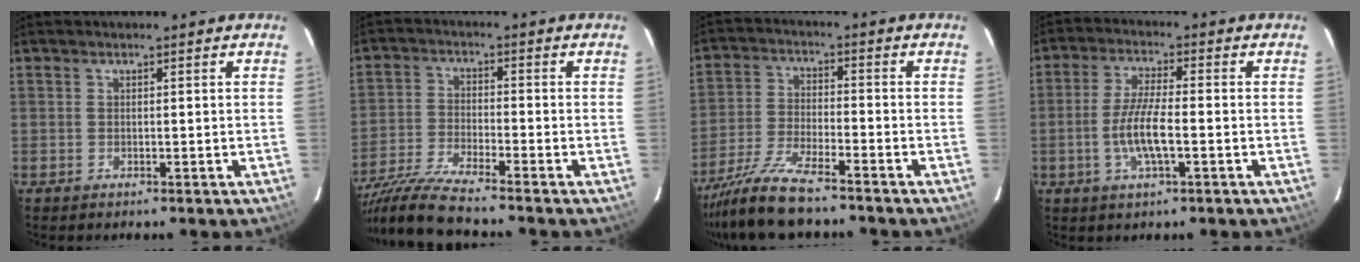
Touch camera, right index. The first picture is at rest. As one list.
[{"total": 10.9, "force": [-9.8, -1.1, 4.6], "torque": [-0.109, -0.018, -0.194]}, {"total": 10.9, "force": [-9.4, 1.3, 5.5], "torque": [-0.120, -0.015, -0.175]}, {"total": 7.6, "force": [-2.0, 1.6, 7.2], "torque": [-0.145, -0.004, -0.041]}]